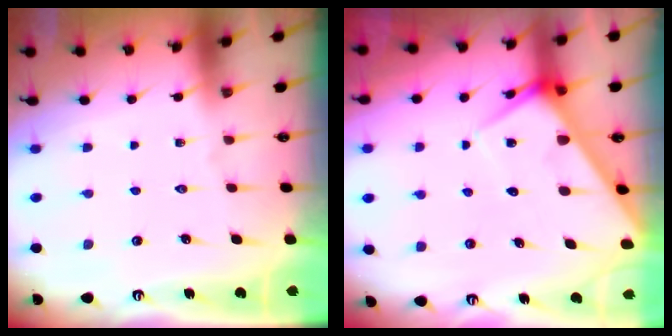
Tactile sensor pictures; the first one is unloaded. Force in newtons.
{"total": 5.7, "press": 5.6, "slide": 0.6}